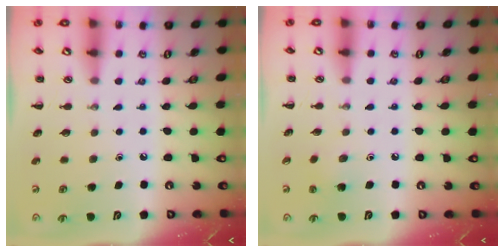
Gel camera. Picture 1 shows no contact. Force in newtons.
{"total": 5.2, "press": 5.0, "slide": 1.5}